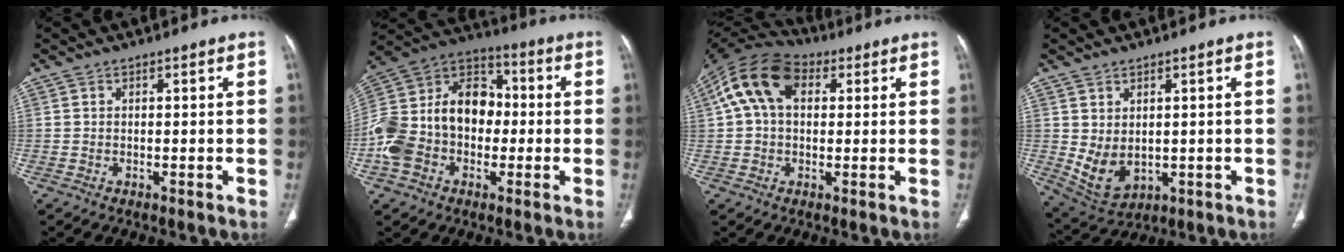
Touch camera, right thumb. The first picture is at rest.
{"total": 21.4, "force": [-2.4, 15.7, 14.4], "torque": [-0.283, 0.049, -0.044]}
{"total": 13.7, "force": [3.8, 9.0, 9.7], "torque": [-0.178, 0.037, 0.061]}
{"total": 7.1, "force": [0.2, 4.8, 5.2], "torque": [-0.087, -0.009, 0.031]}